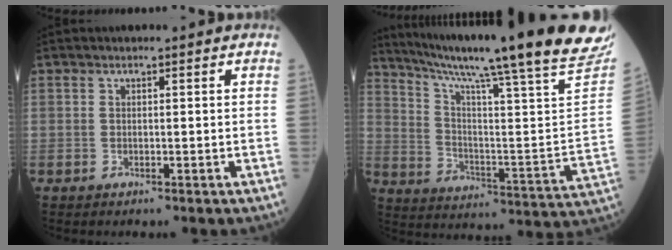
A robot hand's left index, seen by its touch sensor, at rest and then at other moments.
{"total": 30.5, "force": [24.7, -0.8, 17.8], "torque": [-0.271, -0.090, 0.334]}